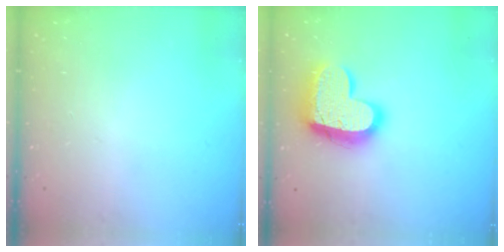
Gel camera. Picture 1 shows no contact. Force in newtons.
{"total": 18.4, "press": 18.3, "slide": 1.7}